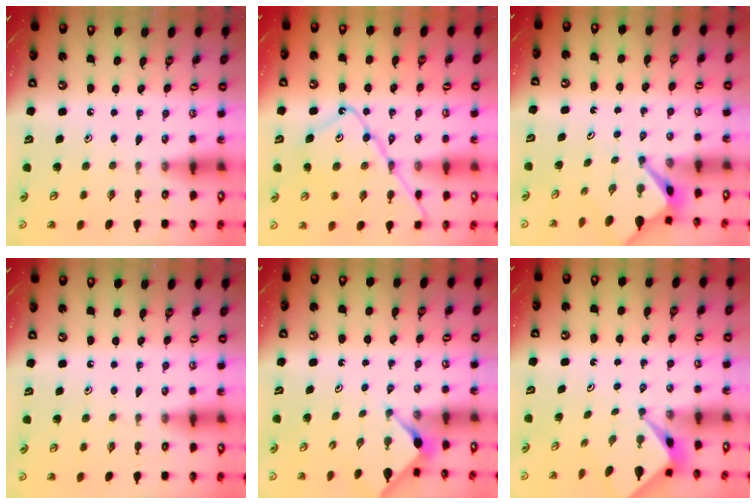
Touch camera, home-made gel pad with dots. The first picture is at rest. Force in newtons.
{"total": 16.1, "press": 16.0, "slide": 1.6}
{"total": 3.2, "press": 3.2, "slide": 0.3}
{"total": 0.0}
{"total": 2.8, "press": 2.8, "slide": 0.4}
{"total": 2.2, "press": 2.2, "slide": 0.2}